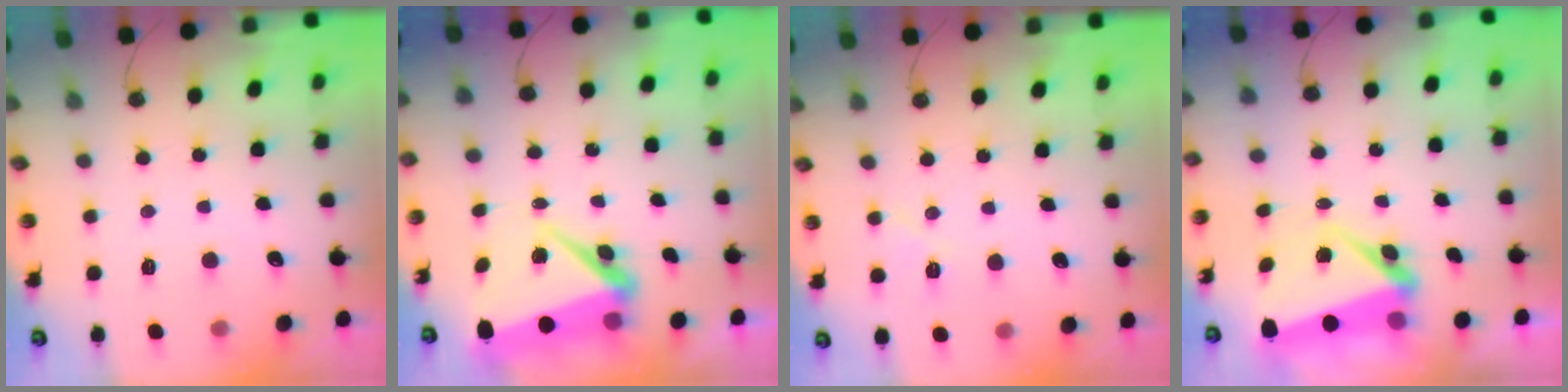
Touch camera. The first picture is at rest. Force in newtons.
{"total": 7.3, "press": 7.0, "slide": 2.0}
{"total": 6.0, "press": 5.5, "slide": 2.4}
{"total": 6.6, "press": 6.2, "slide": 2.1}